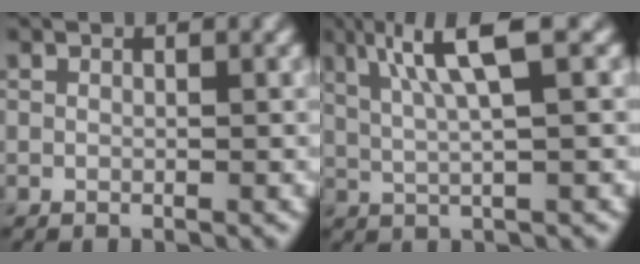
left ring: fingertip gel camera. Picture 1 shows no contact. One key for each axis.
{"total": 5.6, "fx": 2.2, "fy": 1.0, "fz": 5.1, "tx": -0.089, "ty": 0.007, "tz": 0.042}